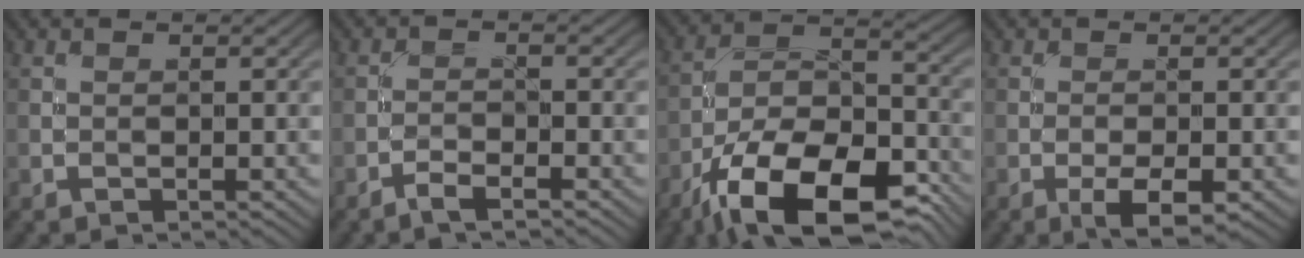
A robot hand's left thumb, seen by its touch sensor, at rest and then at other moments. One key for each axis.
{"total": 2.1, "fx": -1.8, "fy": 0.3, "fz": 1.1, "tx": -0.026, "ty": 0.002, "tz": -0.039}
{"total": 17.3, "fx": -10.8, "fy": 7.2, "fz": 11.4, "tx": -0.211, "ty": -0.019, "tz": -0.195}
{"total": 3.9, "fx": -1.8, "fy": 1.3, "fz": 3.2, "tx": -0.053, "ty": 0.000, "tz": -0.029}